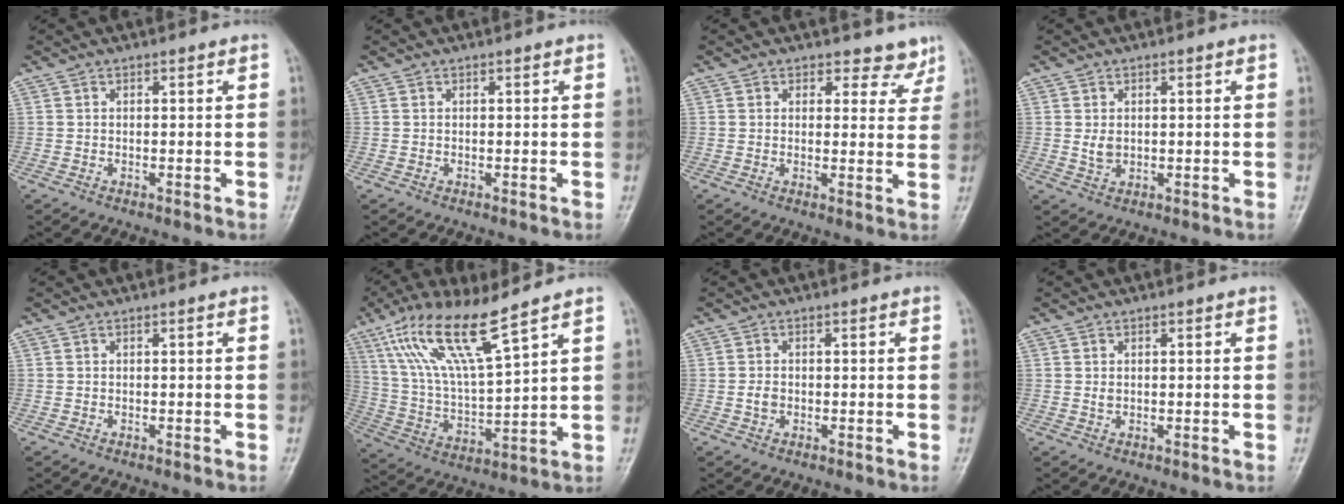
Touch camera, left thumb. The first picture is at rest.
{"total": 0.0}
{"total": 5.5, "force": [4.5, 3.2, 0.1], "torque": [0.037, -0.029, 0.040]}
{"total": 2.6, "force": [0.3, 2.0, 1.6], "torque": [-0.021, -0.005, 0.012]}
{"total": 0.0}
{"total": 16.0, "force": [10.0, 3.2, 12.1], "torque": [-0.236, -0.040, 0.207]}
{"total": 1.8, "force": [-0.3, 1.4, 1.1], "torque": [-0.016, 0.003, -0.007]}
{"total": 1.0, "force": [0.2, 0.8, 0.6], "torque": [-0.006, 0.000, 0.005]}